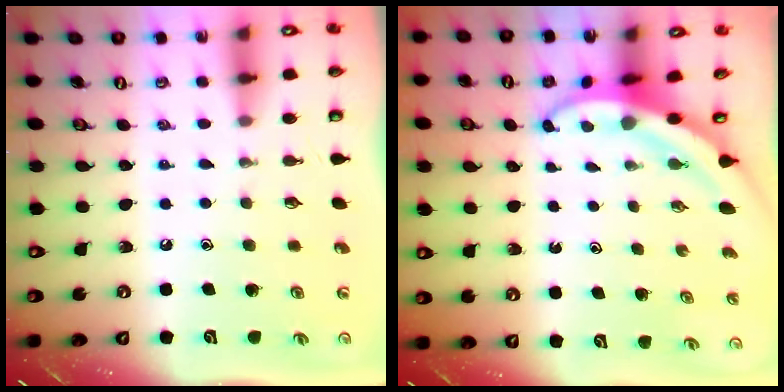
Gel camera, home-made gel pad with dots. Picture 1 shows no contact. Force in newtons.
{"total": 3.7, "press": 3.7, "slide": 0.5}